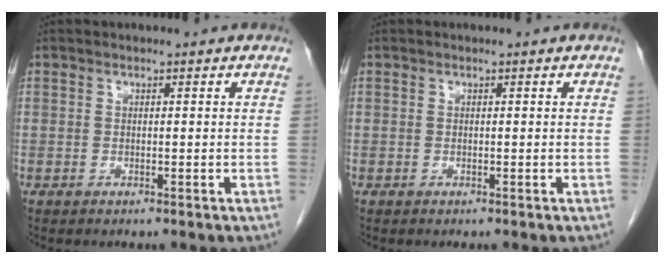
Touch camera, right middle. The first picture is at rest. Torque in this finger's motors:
{"motor_torque": [0.00, 0.00, 0.00, -0.01]}